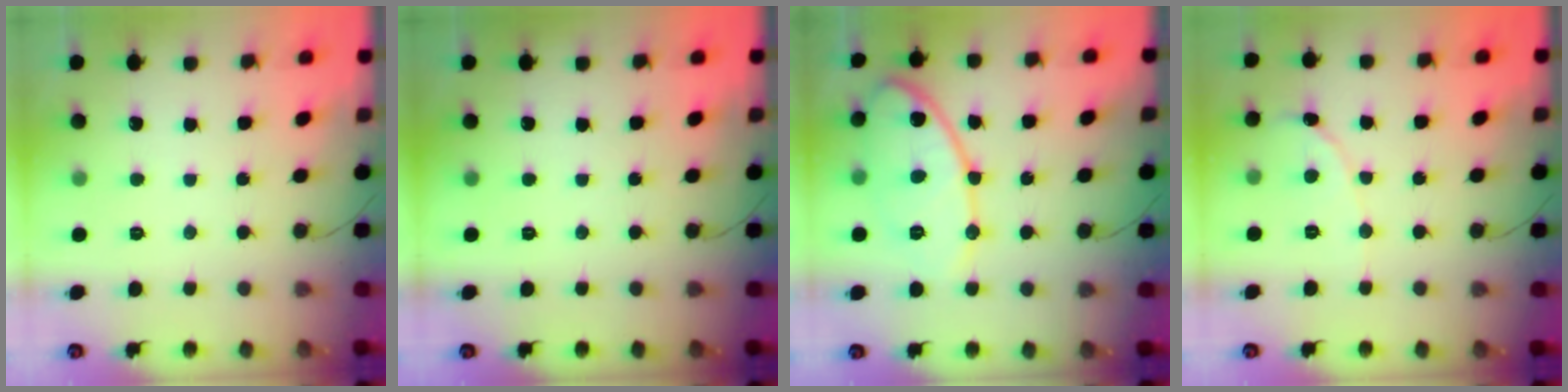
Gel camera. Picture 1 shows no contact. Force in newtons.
{"total": 0.0}
{"total": 13.1, "press": 13.0, "slide": 0.8}
{"total": 2.1, "press": 2.1, "slide": 0.2}